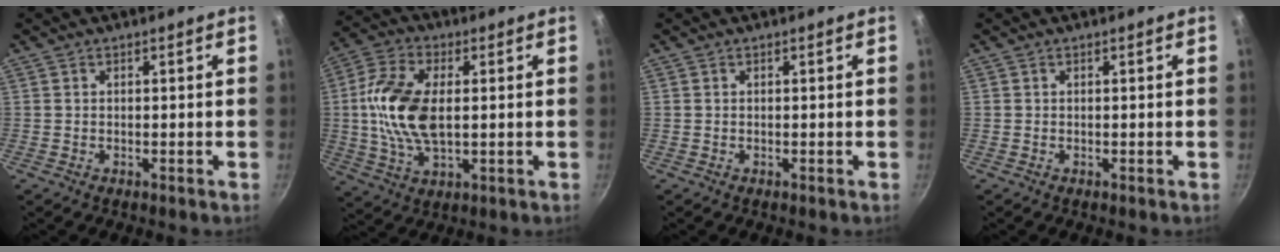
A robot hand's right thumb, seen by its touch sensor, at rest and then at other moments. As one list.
[{"total": 14.1, "force": [0.9, 7.7, 11.8], "torque": [-0.231, 0.010, 0.011]}, {"total": 0.0}, {"total": 0.0}]